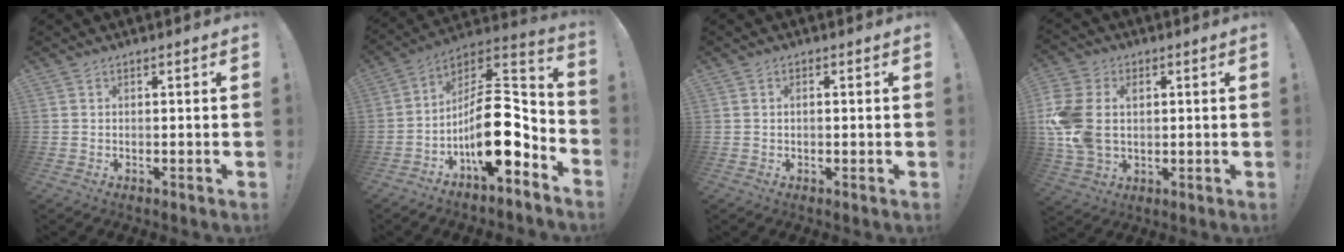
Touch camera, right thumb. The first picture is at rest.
{"total": 19.4, "force": [-4.8, 8.6, 16.8], "torque": [-0.281, 0.021, -0.074]}
{"total": 1.1, "force": [0.1, 0.7, 0.9], "torque": [-0.012, 0.001, -0.001]}
{"total": 14.1, "force": [2.1, 10.6, 9.0], "torque": [-0.188, -0.014, 0.039]}